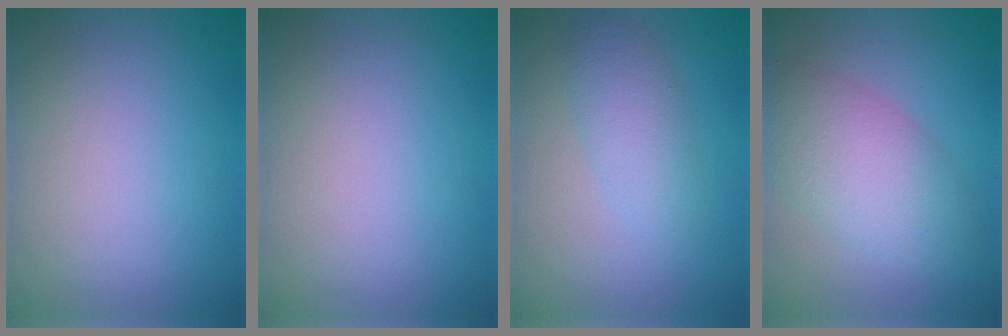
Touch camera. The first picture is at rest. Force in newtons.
{"total": 0.0}
{"total": 2.9, "press": 2.9, "slide": 0.1}
{"total": 6.1, "press": 6.1, "slide": 0.3}